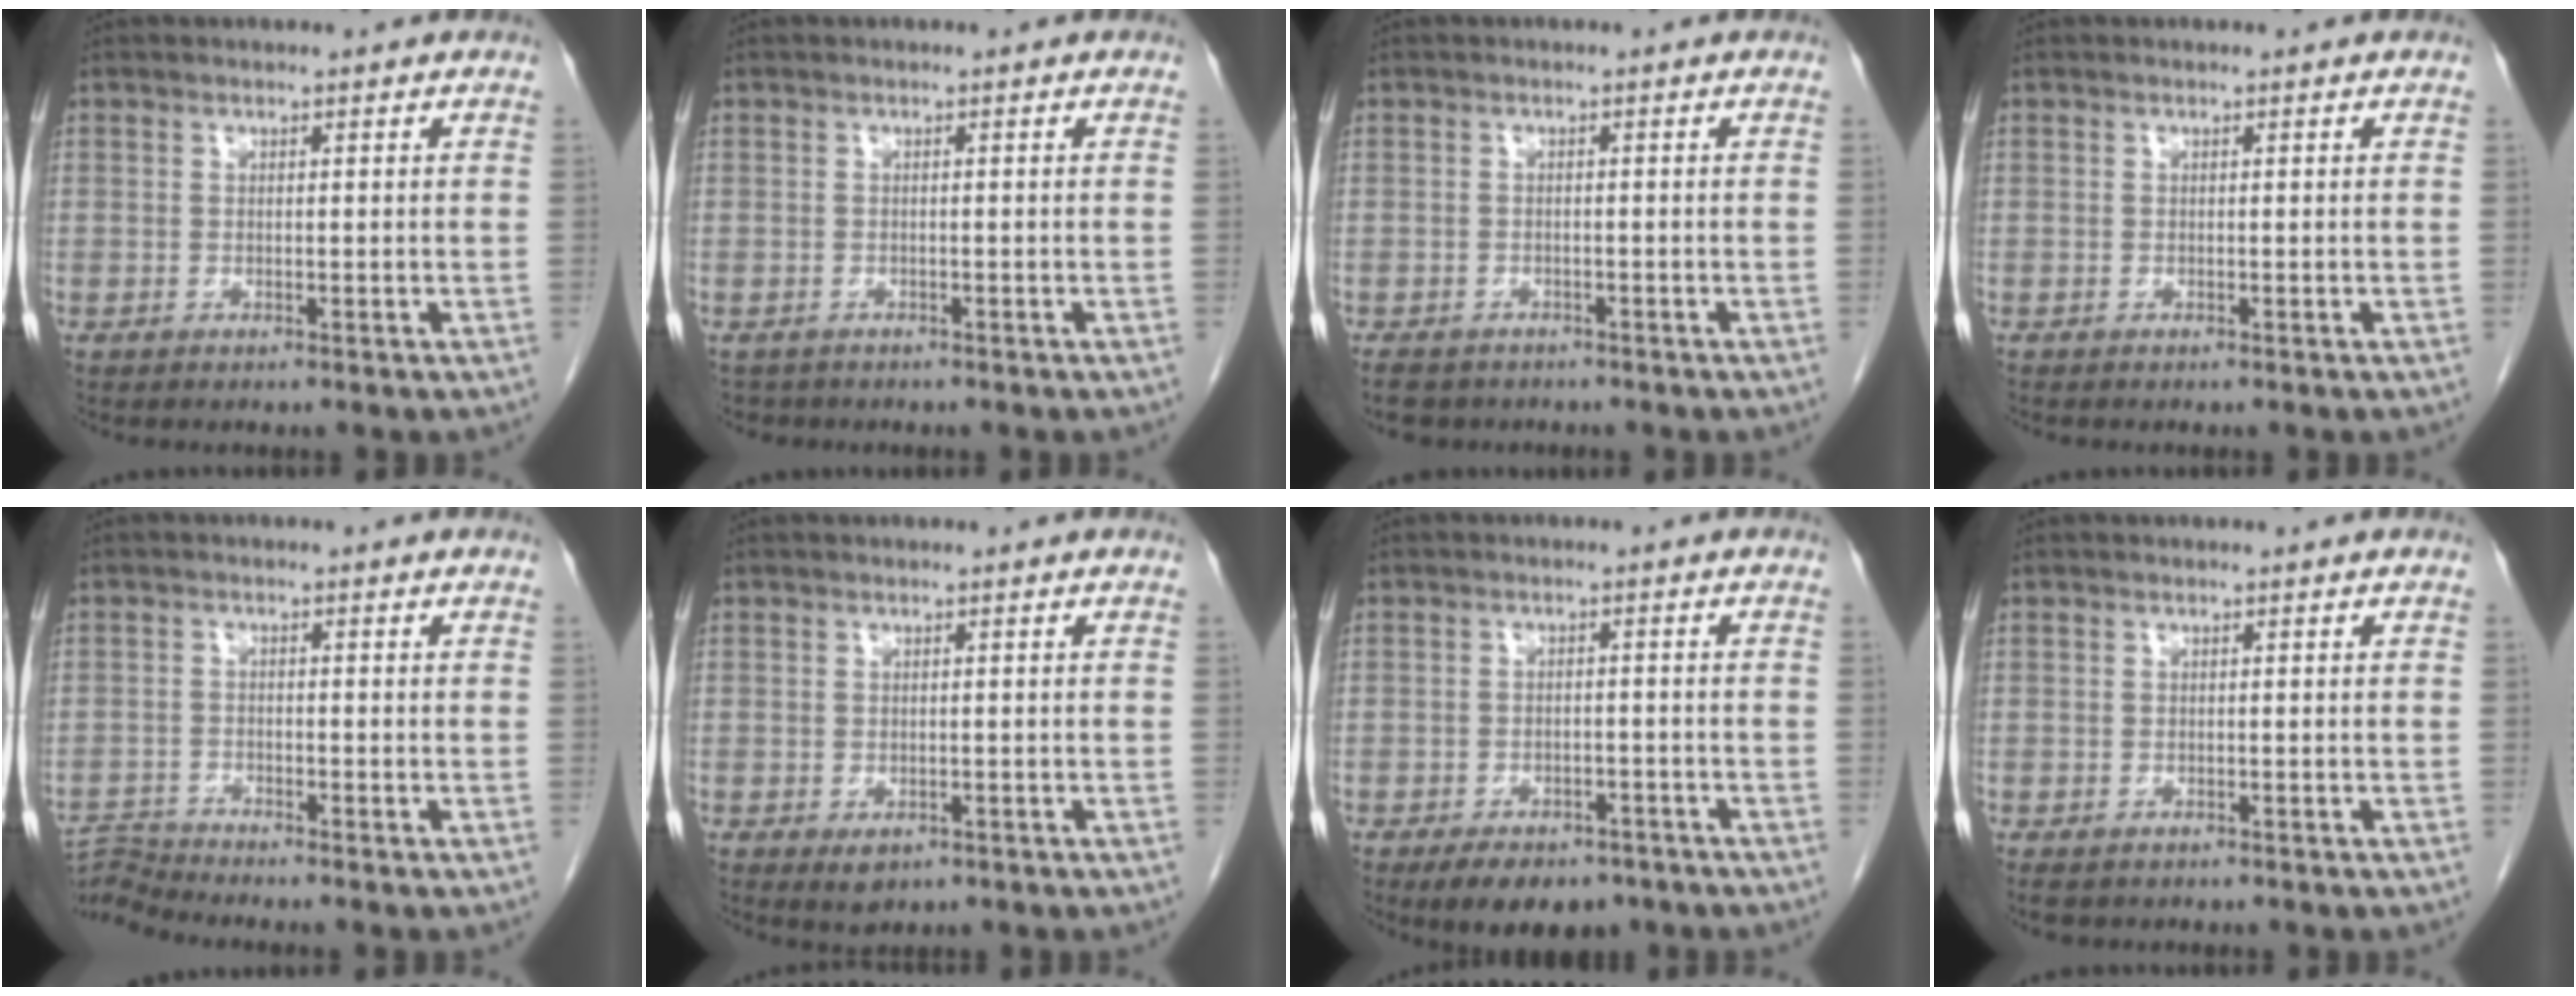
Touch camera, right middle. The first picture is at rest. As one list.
[{"total": 1.7, "force": [-1.4, 0.9, -0.1], "torque": [-0.006, -0.001, -0.023]}, {"total": 5.0, "force": [-4.0, 2.6, 1.4], "torque": [-0.020, -0.002, -0.054]}, {"total": 0.0}, {"total": 4.4, "force": [-3.9, -1.7, -0.9], "torque": [0.010, -0.007, -0.073]}, {"total": 1.9, "force": [-0.8, 1.2, 1.2], "torque": [-0.012, -0.001, 0.001]}, {"total": 8.4, "force": [-6.2, 4.3, 3.8], "torque": [-0.047, 0.002, -0.086]}, {"total": 2.1, "force": [-1.6, 1.2, 0.8], "torque": [-0.011, -0.003, -0.018]}]